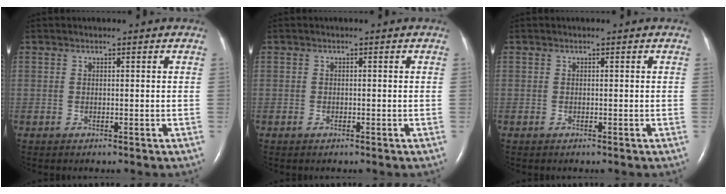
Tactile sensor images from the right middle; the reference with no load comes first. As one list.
[{"total": 0.5, "force": [-0.3, 0.2, 0.3], "torque": [-0.010, -0.001, -0.004]}, {"total": 0.0}]